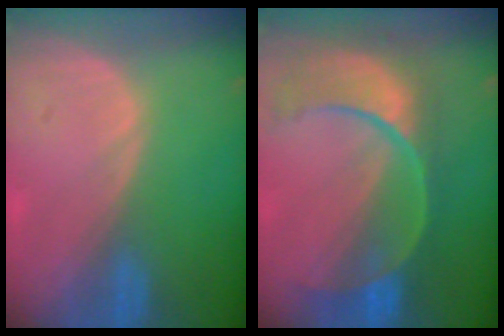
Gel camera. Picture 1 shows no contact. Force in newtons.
{"total": 11.2, "press": 9.3, "slide": 6.2}